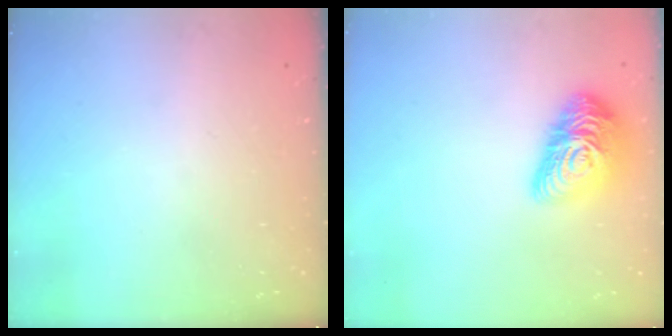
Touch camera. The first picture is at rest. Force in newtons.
{"total": 16.3, "press": 16.3, "slide": 1.0}